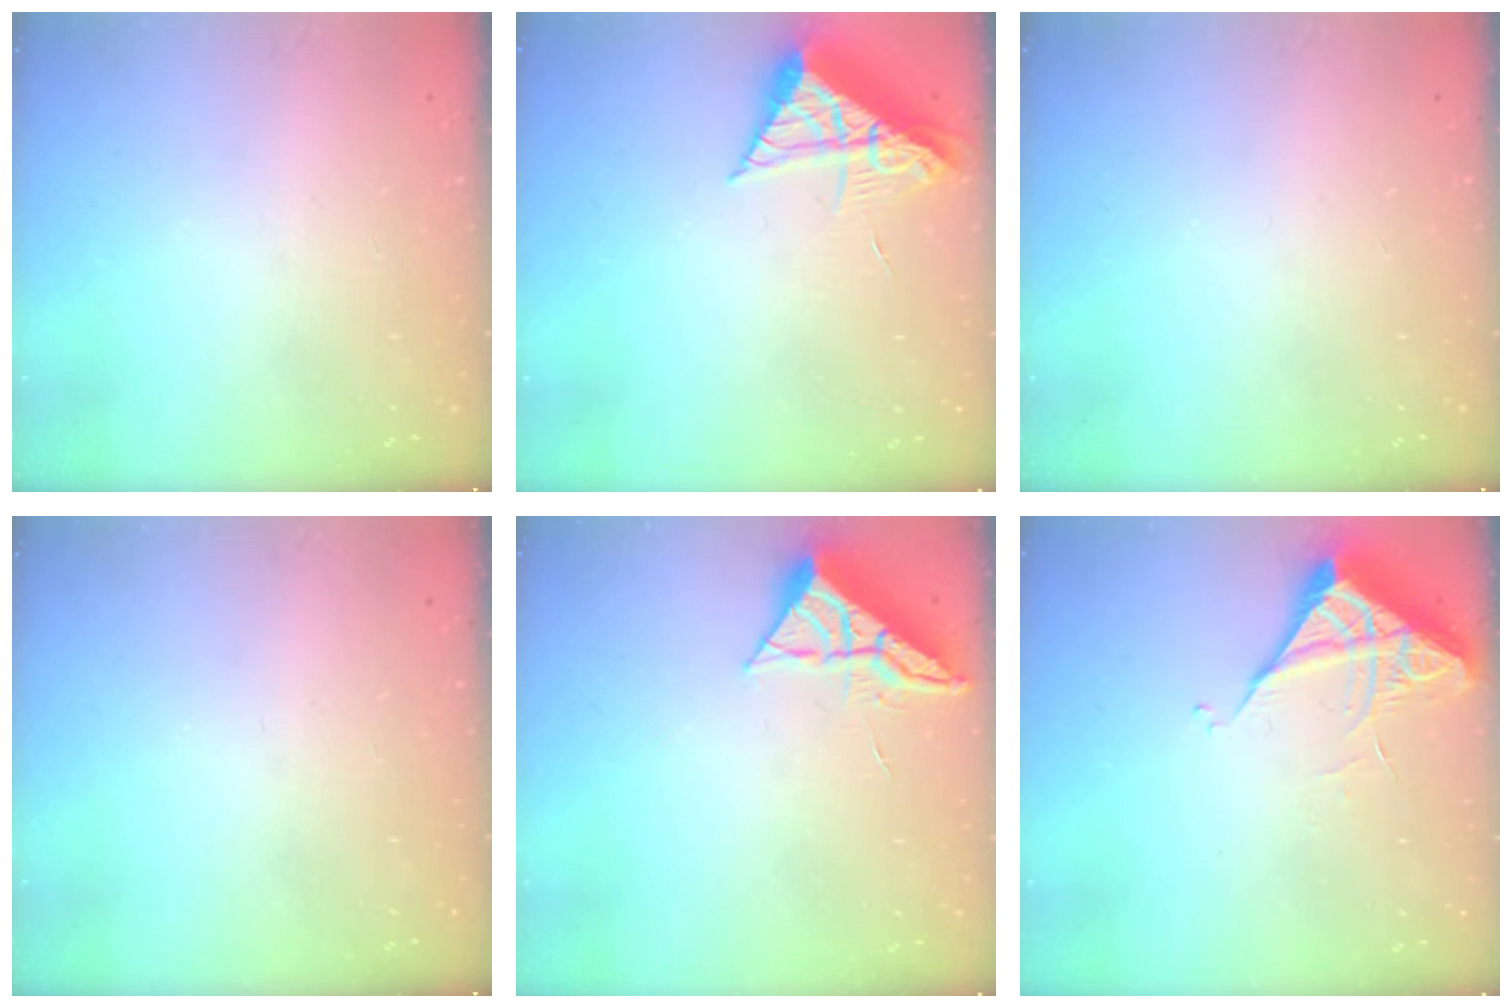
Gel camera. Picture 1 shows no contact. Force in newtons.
{"total": 9.4, "press": 9.4, "slide": 0.5}
{"total": 0.0}
{"total": 0.0}
{"total": 6.6, "press": 6.6, "slide": 0.3}
{"total": 5.8, "press": 5.8, "slide": 0.2}